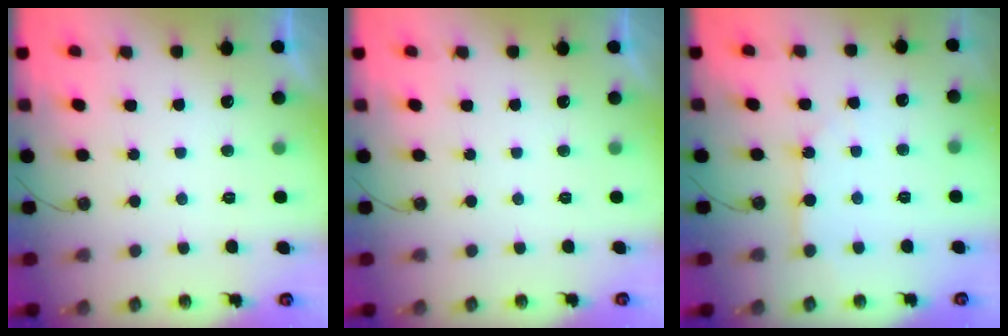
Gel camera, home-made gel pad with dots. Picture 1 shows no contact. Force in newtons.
{"total": 0.0}
{"total": 5.3, "press": 5.3, "slide": 0.4}